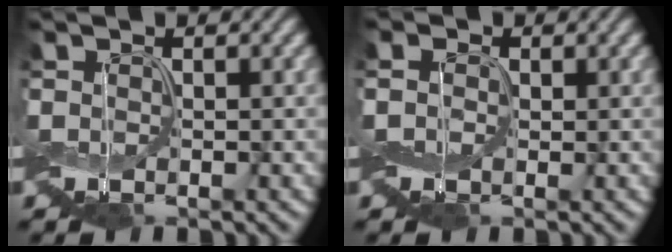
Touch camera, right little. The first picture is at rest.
{"total": 1.4, "force": [0.2, 1.2, 0.7], "torque": [-0.023, 0.008, -0.003]}